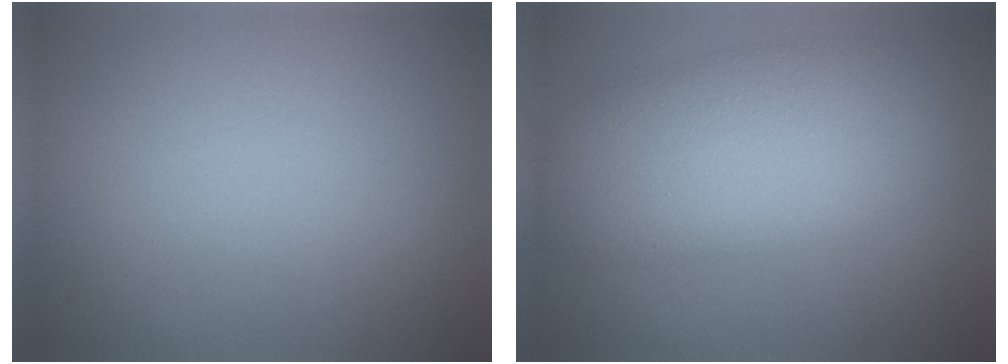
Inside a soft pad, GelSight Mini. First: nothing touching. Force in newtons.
{"total": 7.8, "press": 7.8, "slide": 0.4}